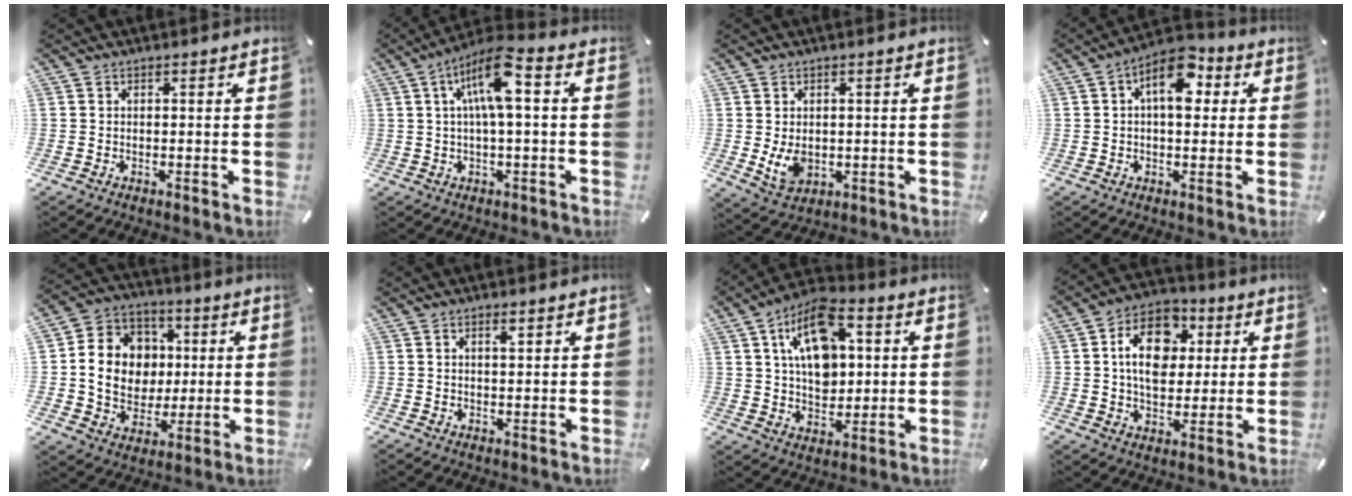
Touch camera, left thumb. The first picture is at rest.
{"total": 10.7, "force": [2.7, 2.8, 10.0], "torque": [-0.187, 0.000, 0.045]}
{"total": 5.3, "force": [0.1, 4.0, 3.5], "torque": [-0.074, -0.011, -0.001]}
{"total": 9.7, "force": [2.9, 5.3, 7.6], "torque": [-0.099, -0.007, 0.047]}
{"total": 13.6, "force": [0.9, 12.3, 5.8], "torque": [-0.101, 0.011, 0.025]}
{"total": 1.4, "force": [0.7, 0.3, 1.1], "torque": [-0.025, 0.001, 0.012]}
{"total": 14.5, "force": [4.4, 9.6, 9.9], "torque": [-0.180, -0.008, 0.078]}
{"total": 13.8, "force": [3.0, 10.4, 8.7], "torque": [-0.139, 0.008, 0.054]}